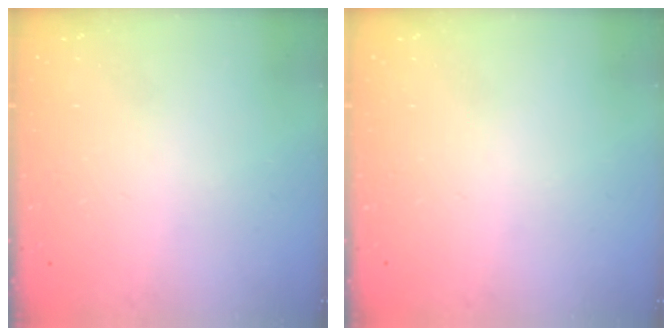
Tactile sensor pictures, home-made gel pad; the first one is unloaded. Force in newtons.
{"total": 0.0}